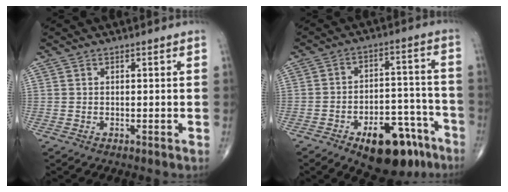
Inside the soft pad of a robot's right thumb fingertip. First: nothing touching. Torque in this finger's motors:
{"motor_torque": [2.12, 1.04, 1.28, -1.45, 0.08]}